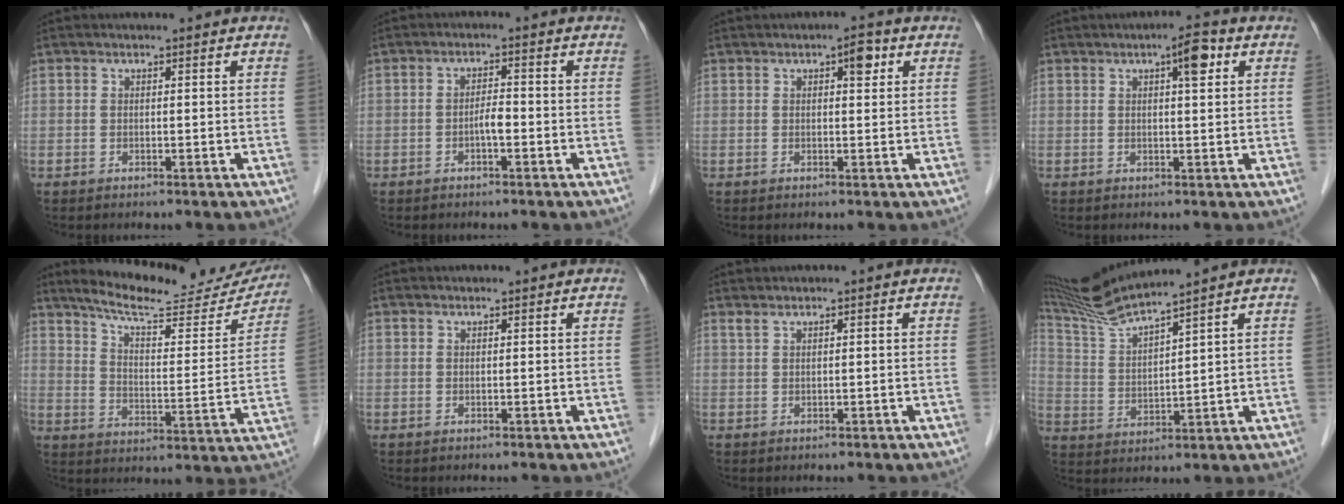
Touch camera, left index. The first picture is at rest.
{"total": 2.2, "force": [-0.9, 0.5, 1.9], "torque": [-0.030, 0.004, -0.016]}
{"total": 2.6, "force": [1.2, 0.9, 2.2], "torque": [-0.031, 0.008, 0.014]}
{"total": 4.0, "force": [1.7, 0.7, 3.5], "torque": [-0.053, 0.007, 0.021]}
{"total": 21.5, "force": [19.6, 3.8, 7.9], "torque": [-0.111, -0.032, 0.260]}
{"total": 0.8, "force": [0.8, 0.0, 0.1], "torque": [-0.006, 0.006, 0.014]}
{"total": 0.8, "force": [0.8, -0.1, 0.3], "torque": [-0.014, 0.007, 0.023]}
{"total": 9.6, "force": [8.7, -2.0, 3.7], "torque": [-0.087, 0.004, 0.176]}